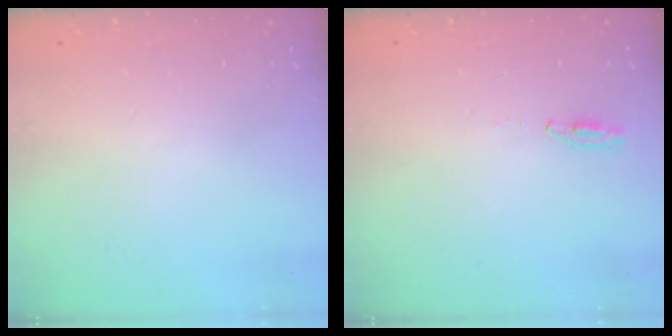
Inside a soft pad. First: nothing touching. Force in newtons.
{"total": 3.0, "press": 2.8, "slide": 1.2}